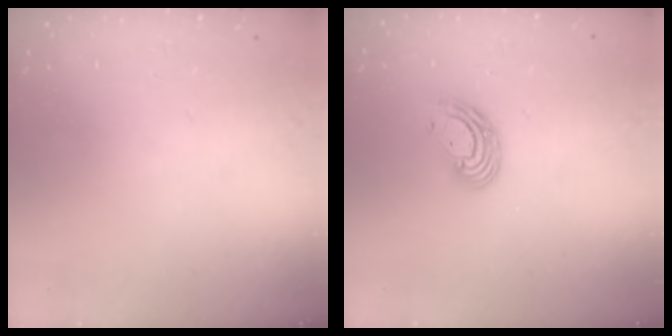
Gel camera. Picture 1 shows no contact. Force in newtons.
{"total": 8.4, "press": 8.3, "slide": 1.1}